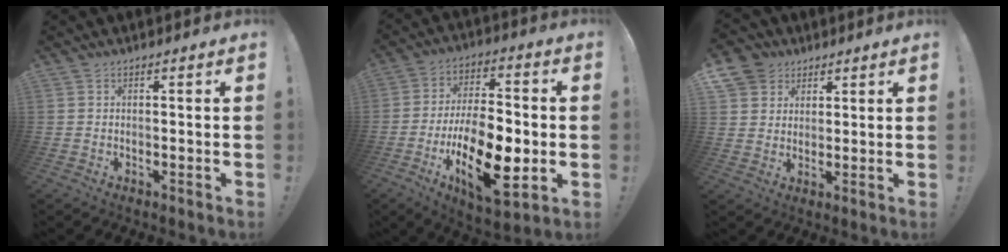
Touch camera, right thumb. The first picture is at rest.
{"total": 21.8, "force": [-6.3, 10.6, 18.0], "torque": [-0.311, 0.026, -0.094]}
{"total": 7.3, "force": [3.8, 6.1, 1.3], "torque": [-0.020, -0.026, 0.076]}